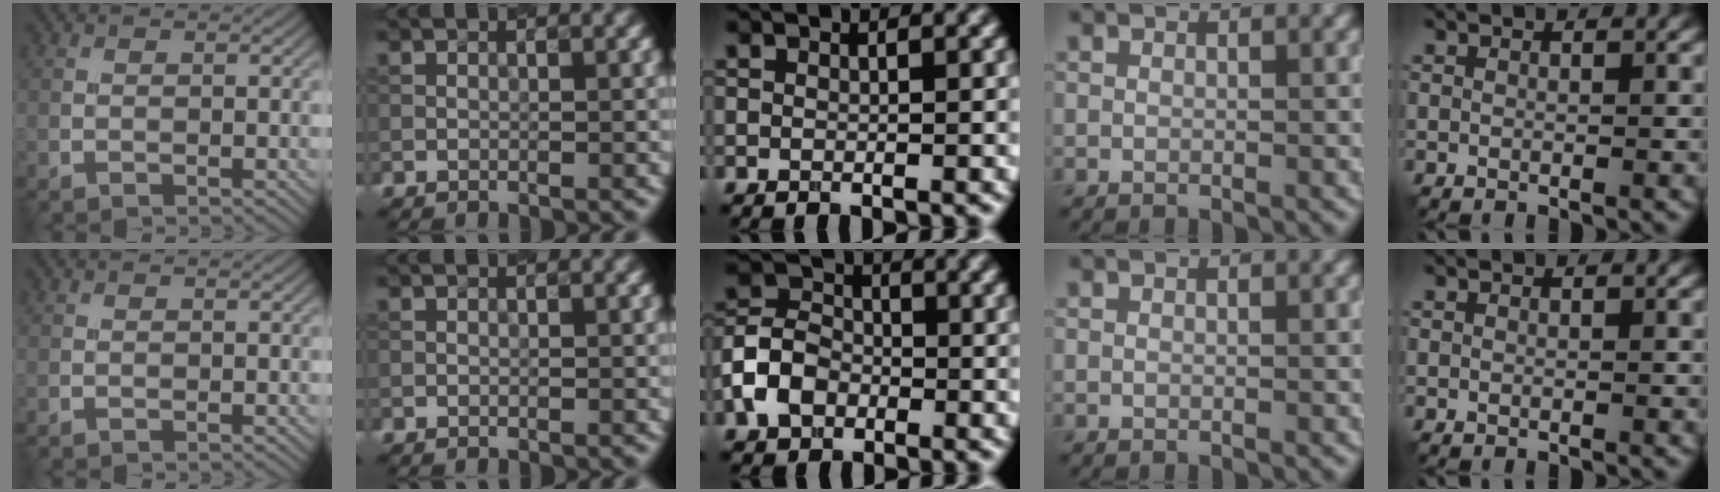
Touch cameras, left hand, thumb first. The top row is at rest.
{"middle": {"total": 4.5, "force": [-1.9, 3.4, 2.4], "torque": [-0.048, 0.006, -0.044]}}